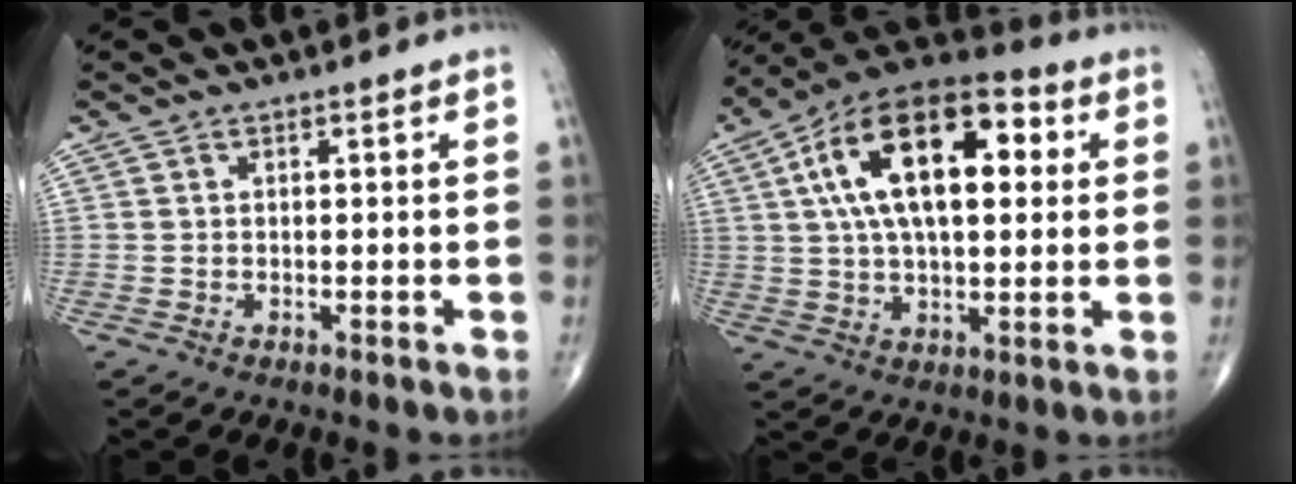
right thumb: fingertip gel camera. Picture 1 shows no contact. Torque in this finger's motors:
{"motor_torque": [0.53, 4.48, 1.96, 0.42, 0.73]}